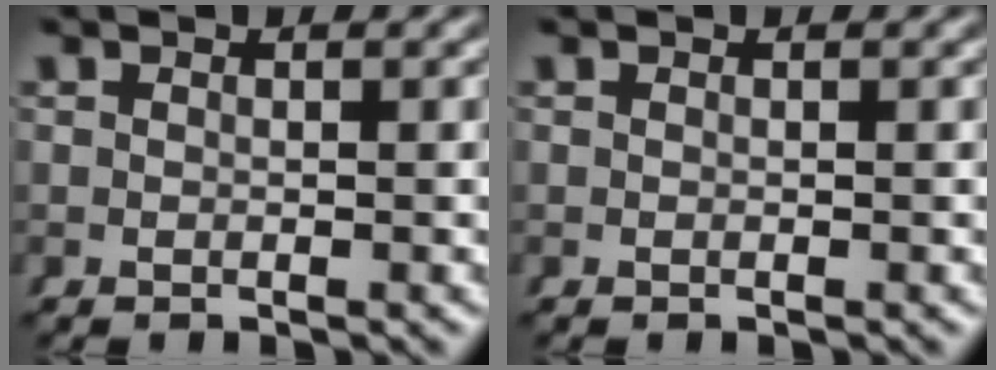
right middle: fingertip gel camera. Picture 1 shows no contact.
{"total": 0.0}